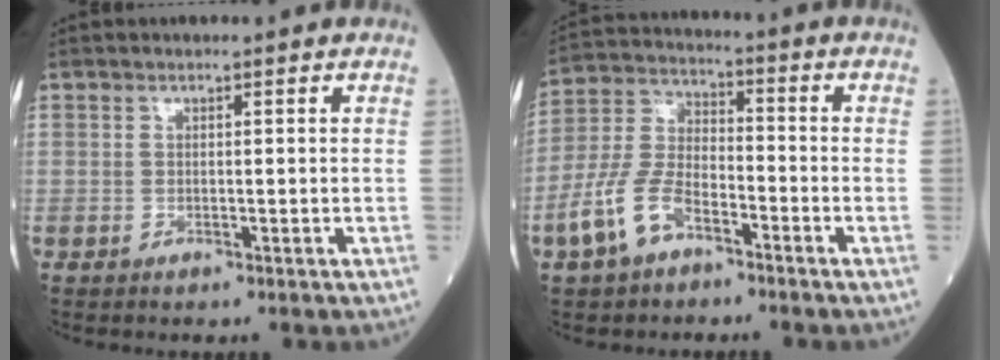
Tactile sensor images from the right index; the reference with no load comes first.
{"total": 9.4, "force": [-5.2, 4.6, 6.4], "torque": [-0.155, 0.010, -0.104]}